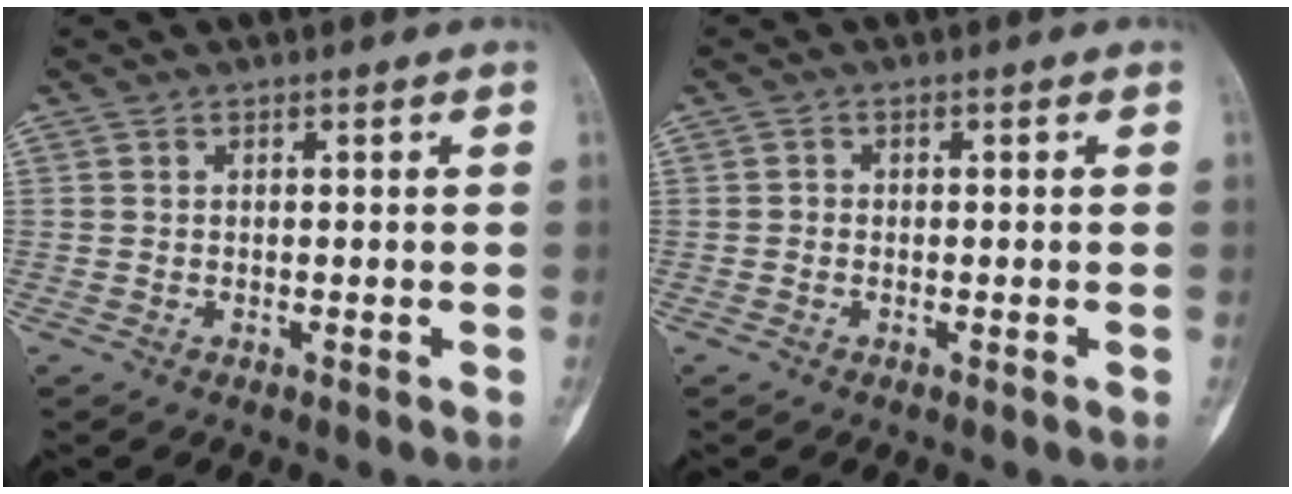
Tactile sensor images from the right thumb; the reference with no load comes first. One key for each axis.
{"total": 0.6, "fx": -0.2, "fy": 0.5, "fz": 0.3, "tx": 0.001, "ty": 0.003, "tz": -0.009}